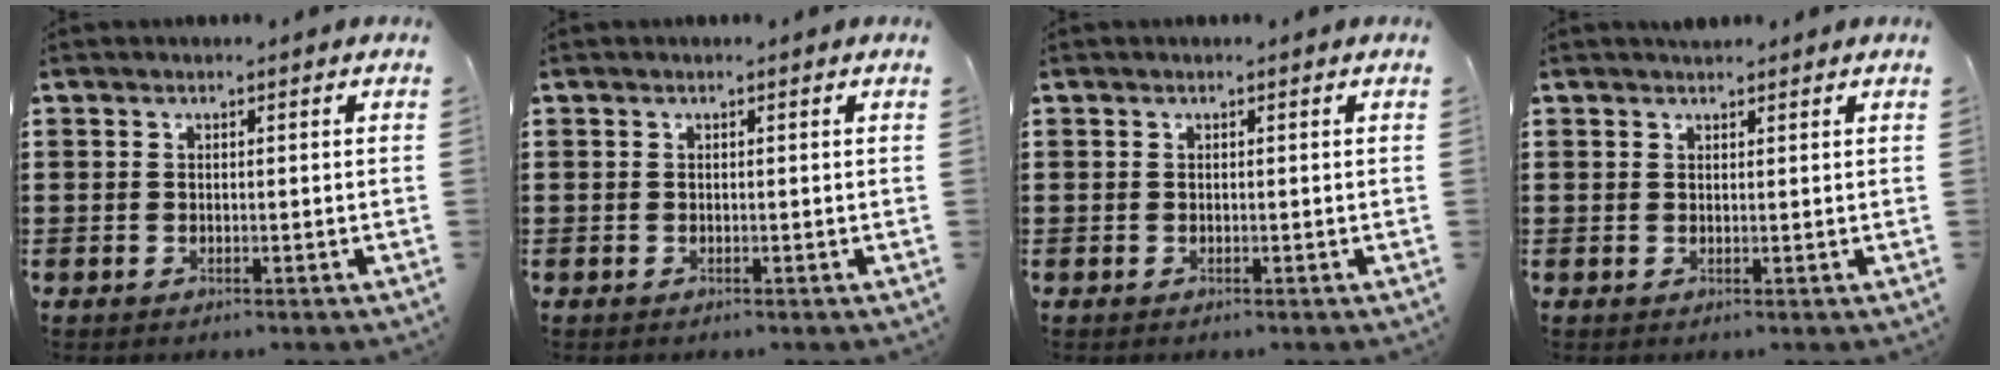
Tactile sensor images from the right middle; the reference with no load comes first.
{"total": 0.0}
{"total": 0.0}
{"total": 1.2, "force": [1.1, 0.4, 0.0], "torque": [-0.003, 0.003, 0.021]}